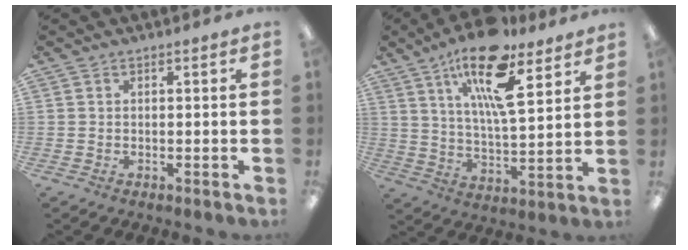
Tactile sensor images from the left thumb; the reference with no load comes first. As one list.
[{"total": 19.6, "force": [11.8, 6.8, 14.1], "torque": [-0.242, -0.050, 0.194]}]